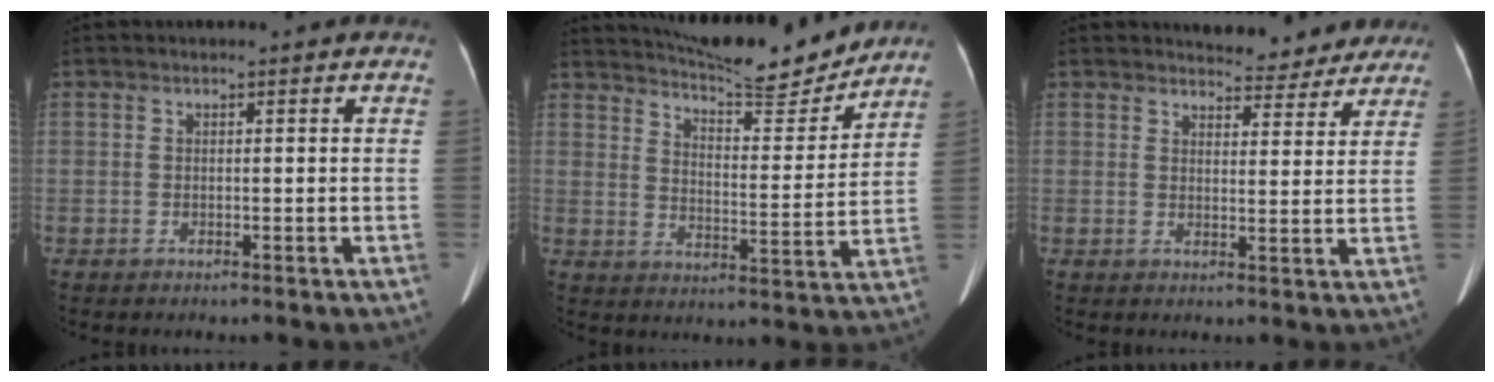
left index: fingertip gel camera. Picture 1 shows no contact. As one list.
[{"total": 14.6, "force": [13.8, 1.1, 4.5], "torque": [-0.078, -0.020, 0.197]}, {"total": 7.3, "force": [6.9, 2.1, 0.7], "torque": [0.001, -0.006, 0.074]}]